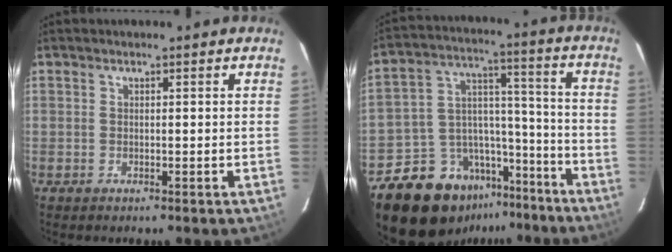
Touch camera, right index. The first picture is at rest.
{"total": 17.6, "force": [-13.3, 10.2, 5.6], "torque": [-0.121, 0.069, -0.190]}